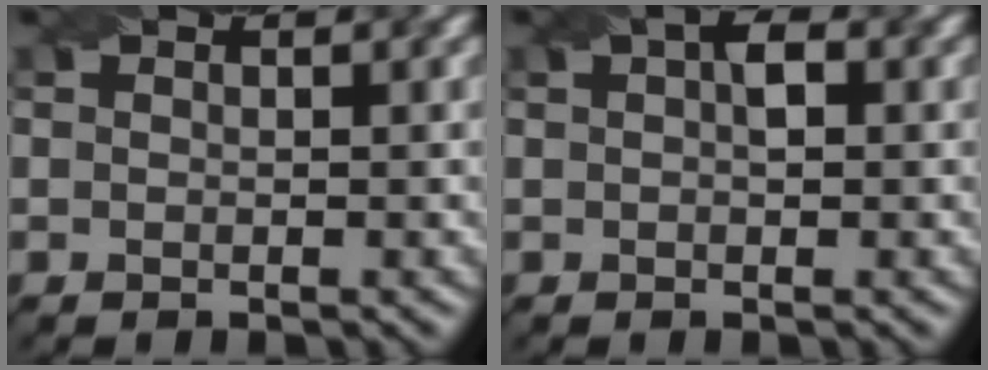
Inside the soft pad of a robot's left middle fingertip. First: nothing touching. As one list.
[{"total": 1.7, "force": [0.4, 0.8, 1.5], "torque": [-0.025, 0.006, 0.005]}]